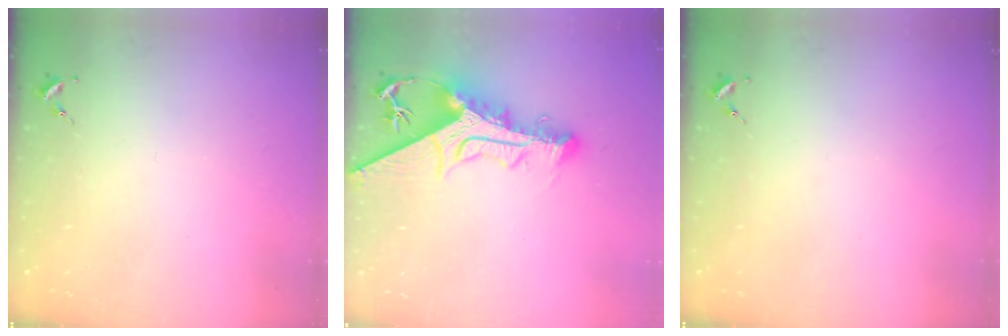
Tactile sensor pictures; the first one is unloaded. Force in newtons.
{"total": 15.2, "press": 15.1, "slide": 1.6}
{"total": 0.0}